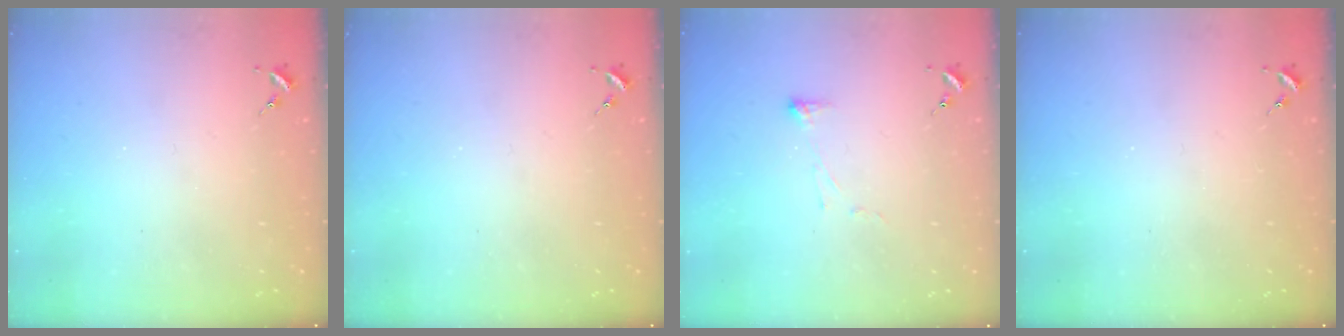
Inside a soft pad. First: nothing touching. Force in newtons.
{"total": 0.0}
{"total": 3.1, "press": 3.0, "slide": 0.7}
{"total": 0.0}